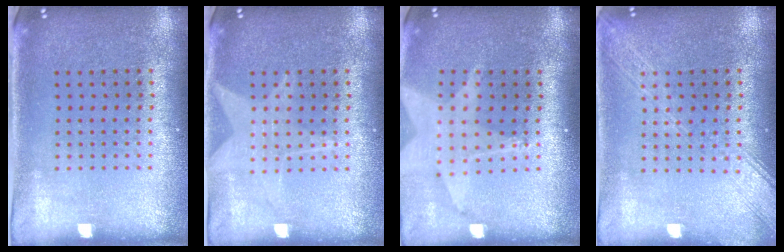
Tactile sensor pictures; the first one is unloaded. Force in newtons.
{"total": 1.8, "press": 1.8, "slide": 0.3}
{"total": 2.0, "press": 1.5, "slide": 1.3}
{"total": 3.4, "press": 3.3, "slide": 0.5}